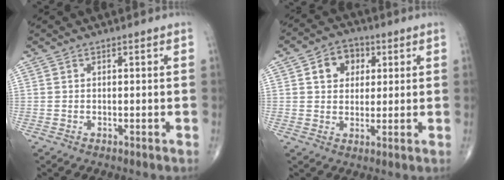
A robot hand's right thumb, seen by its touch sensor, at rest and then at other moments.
{"total": 7.1, "force": [2.1, 5.7, 3.7], "torque": [-0.025, 0.003, 0.030]}